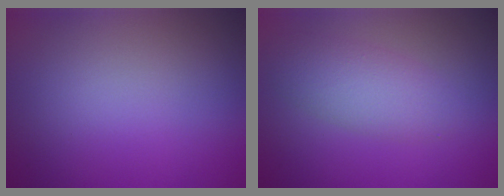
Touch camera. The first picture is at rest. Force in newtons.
{"total": 3.2, "press": 3.2, "slide": 0.2}